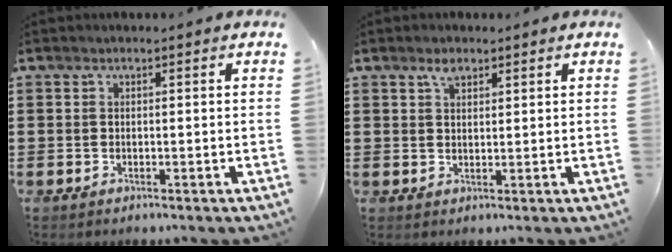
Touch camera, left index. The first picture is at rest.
{"total": 2.2, "force": [1.6, 1.0, 1.0], "torque": [-0.017, -0.003, 0.030]}